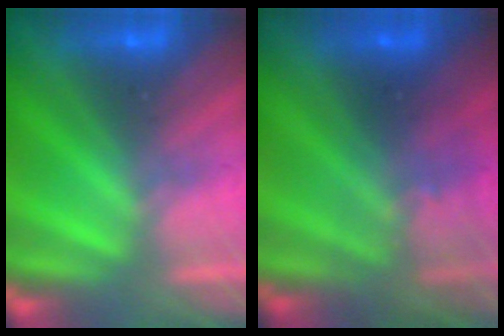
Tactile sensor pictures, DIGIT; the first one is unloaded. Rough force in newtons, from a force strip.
{"total": 2.9}